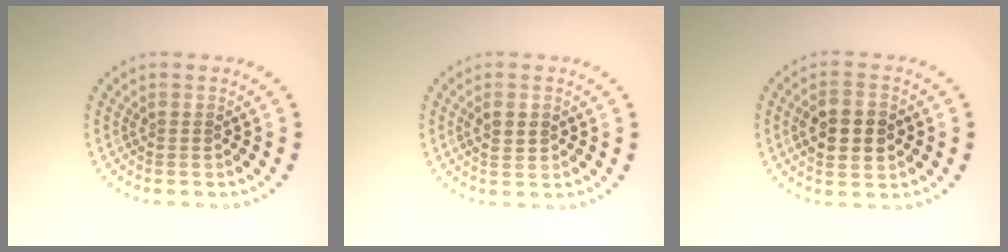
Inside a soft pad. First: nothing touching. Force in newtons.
{"total": 1.3, "press": 1.3, "slide": 0.3}
{"total": 4.6, "press": 4.6, "slide": 0.1}